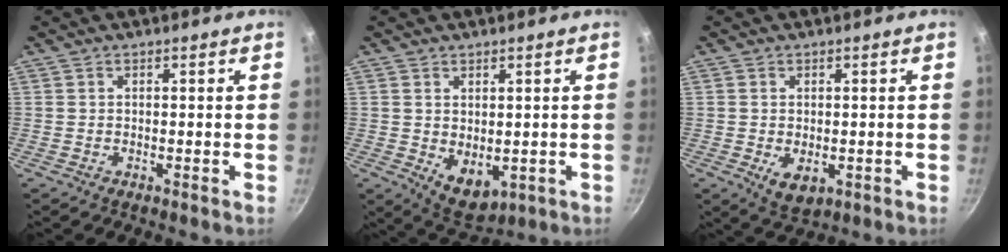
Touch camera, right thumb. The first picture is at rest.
{"total": 7.2, "force": [0.2, 4.8, 5.3], "torque": [-0.062, -0.019, 0.025]}
{"total": 5.1, "force": [-0.9, 3.3, 3.8], "torque": [-0.057, -0.014, -0.007]}